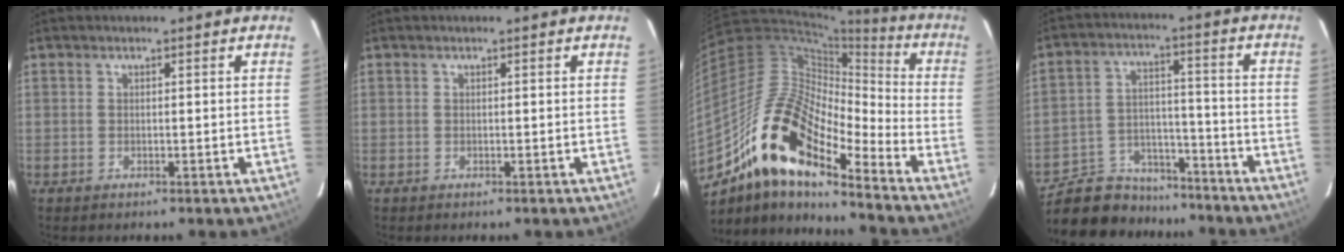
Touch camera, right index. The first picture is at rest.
{"total": 0.0}
{"total": 19.2, "force": [-12.9, 6.4, 12.7], "torque": [-0.220, -0.005, -0.260]}
{"total": 16.2, "force": [-13.8, 7.5, 4.3], "torque": [-0.113, 0.031, -0.203]}